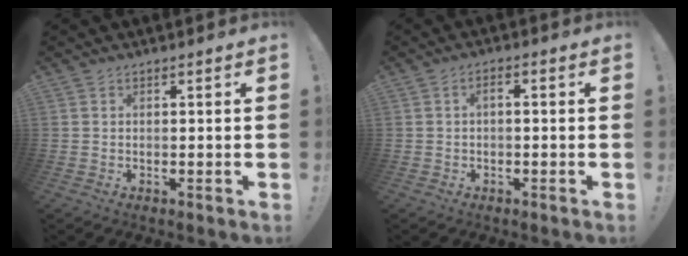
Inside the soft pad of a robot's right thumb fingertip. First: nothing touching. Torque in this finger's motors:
{"motor_torque": [-0.10, -0.22, -0.21, -0.09, 0.01]}